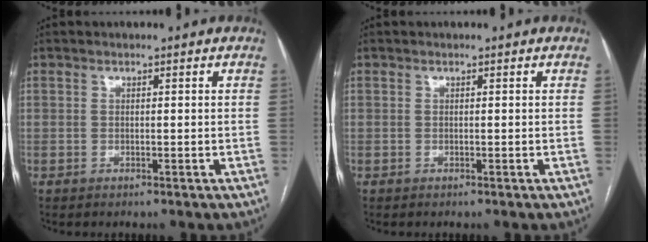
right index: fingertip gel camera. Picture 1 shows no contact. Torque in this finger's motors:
{"motor_torque": [0.00, 0.00, 0.00, 0.00]}